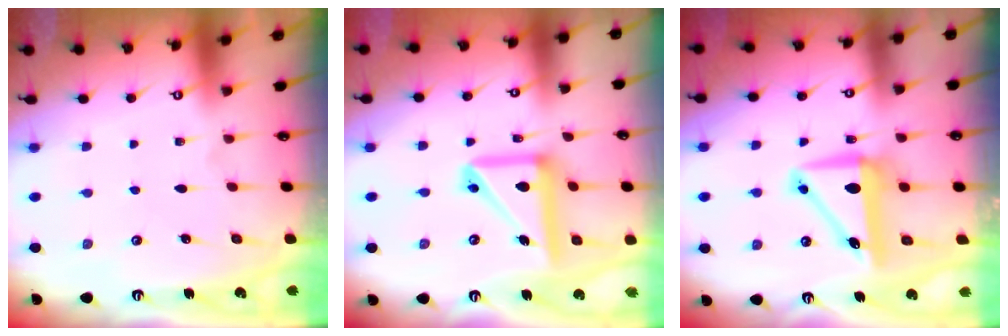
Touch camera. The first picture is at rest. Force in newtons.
{"total": 14.8, "press": 14.6, "slide": 2.1}
{"total": 8.8, "press": 8.6, "slide": 1.7}